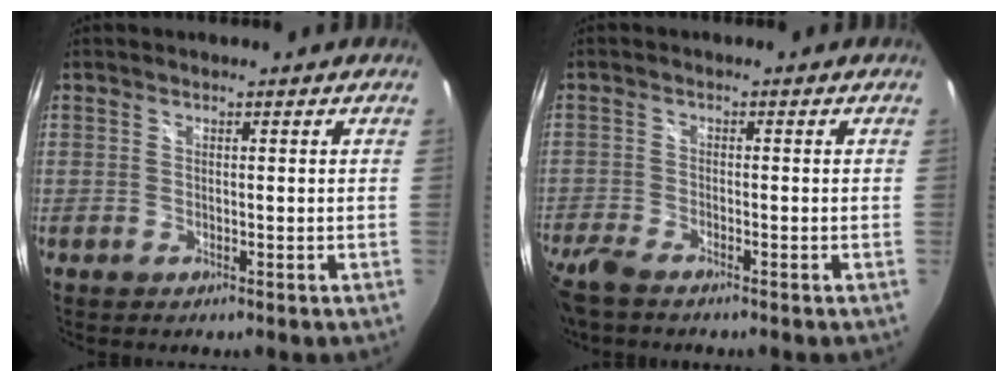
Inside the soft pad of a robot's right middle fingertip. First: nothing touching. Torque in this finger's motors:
{"motor_torque": [1.06, -1.08, 0.44, 0.15]}